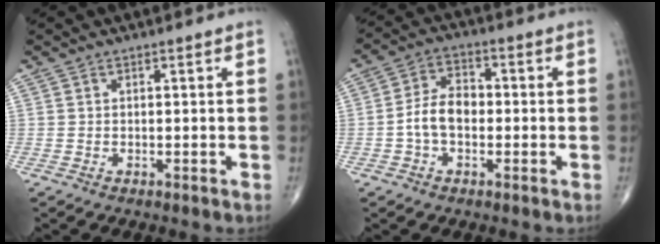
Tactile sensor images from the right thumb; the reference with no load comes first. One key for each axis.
{"total": 6.9, "fx": -1.1, "fy": 4.4, "fz": 5.1, "tx": -0.086, "ty": 0.026, "tz": -0.031}